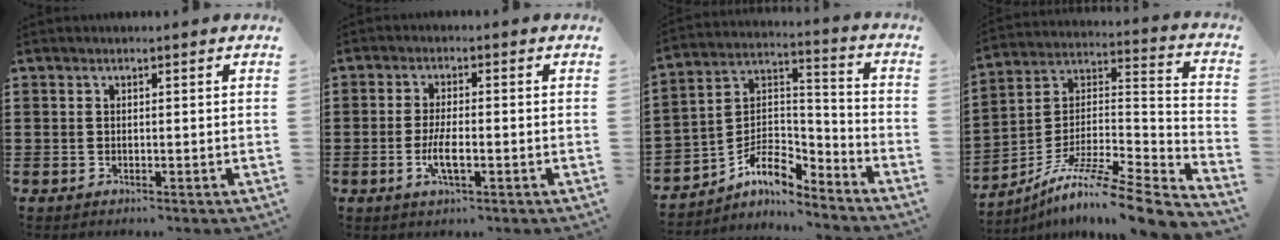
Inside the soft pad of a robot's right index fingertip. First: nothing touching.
{"total": 4.1, "force": [-1.3, 1.0, 3.7], "torque": [-0.075, -0.005, -0.028]}
{"total": 7.6, "force": [-5.7, 3.5, 3.6], "torque": [-0.082, -0.004, -0.111]}
{"total": 9.0, "force": [-7.3, 0.8, 5.2], "torque": [-0.089, -0.003, -0.143]}